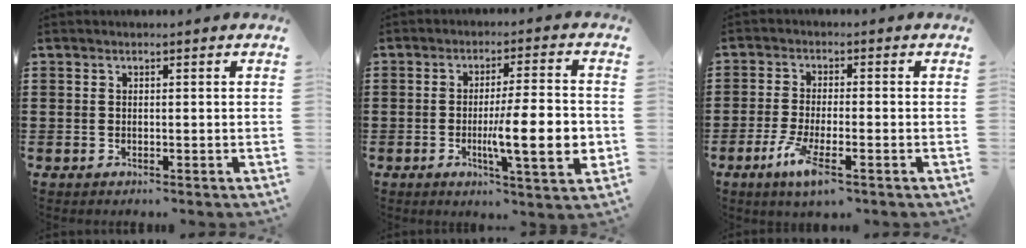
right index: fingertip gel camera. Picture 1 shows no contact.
{"total": 11.5, "force": [-1.9, 2.1, 11.2], "torque": [-0.174, -0.012, -0.031]}
{"total": 5.7, "force": [-3.1, 0.8, 4.8], "torque": [-0.110, -0.017, -0.058]}